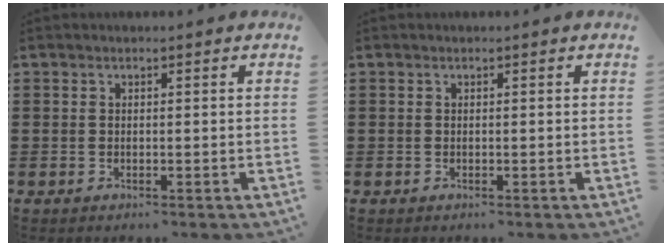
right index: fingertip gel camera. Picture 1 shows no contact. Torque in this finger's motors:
{"motor_torque": [0.00, 0.00, 0.00, 0.00]}